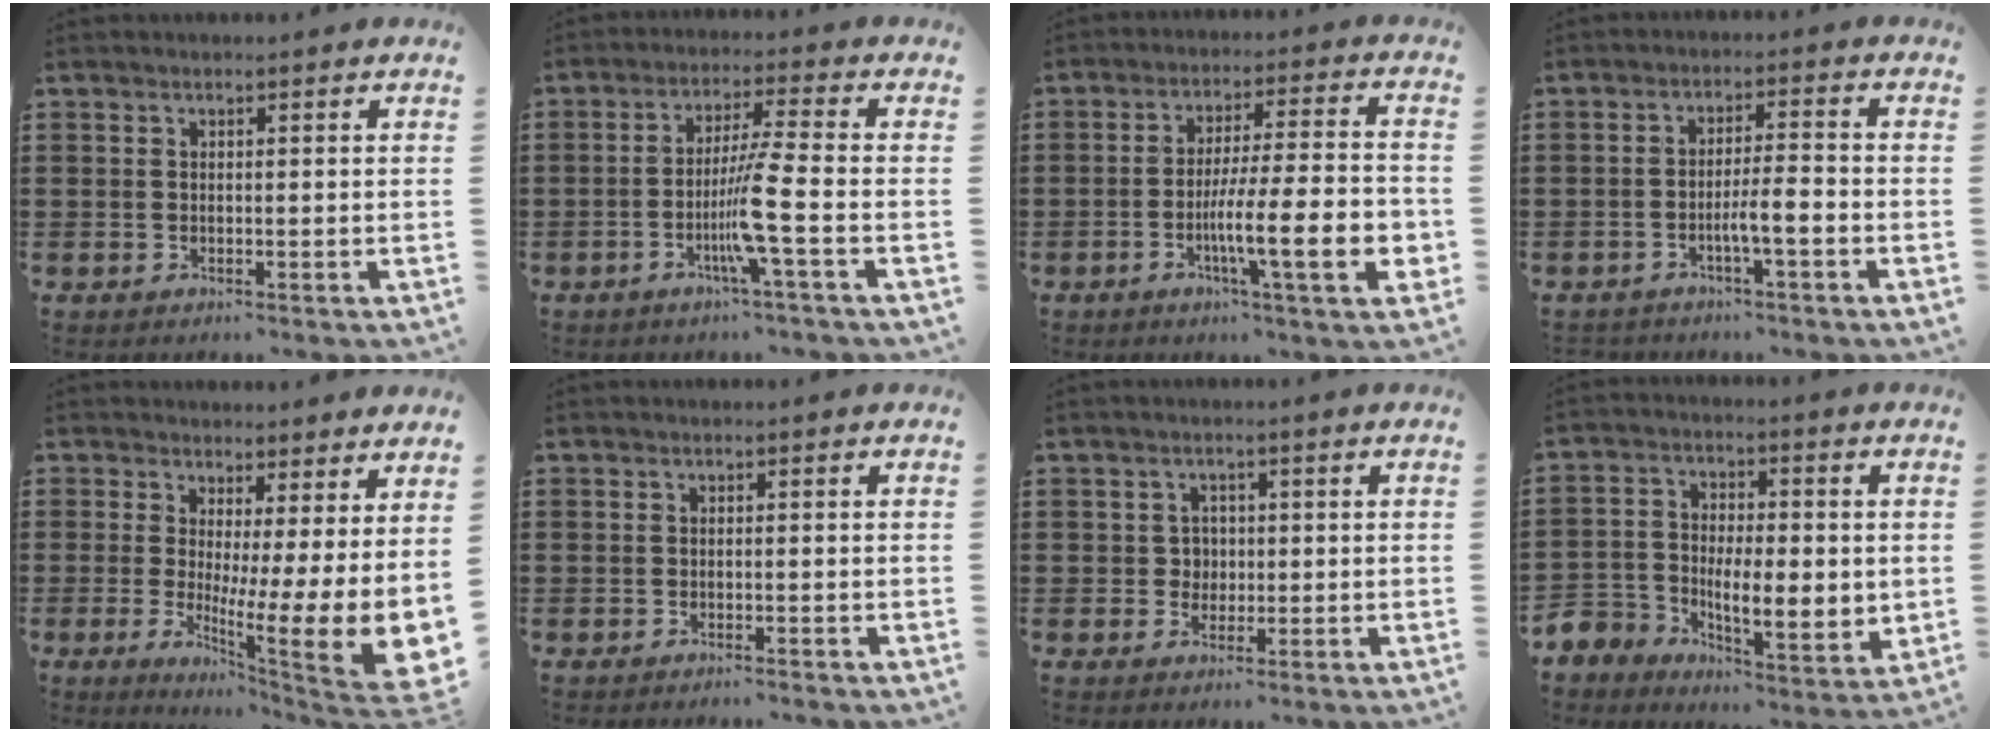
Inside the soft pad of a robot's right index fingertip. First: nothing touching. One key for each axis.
{"total": 7.0, "fx": -2.5, "fy": -1.0, "fz": 6.5, "tx": -0.125, "ty": -0.017, "tz": -0.051}
{"total": 13.4, "fx": -4.2, "fy": 2.2, "fz": 12.5, "tx": -0.225, "ty": -0.011, "tz": -0.079}
{"total": 4.0, "fx": -2.2, "fy": 0.1, "fz": 3.3, "tx": -0.058, "ty": -0.003, "tz": -0.039}
{"total": 6.4, "fx": 1.1, "fy": 1.8, "fz": 6.1, "tx": -0.081, "ty": -0.061, "tz": 0.023}
{"total": 0.6, "fx": -0.6, "fy": -0.1, "fz": 0.1, "tx": -0.004, "ty": -0.002, "tz": -0.012}
{"total": 2.3, "fx": 0.0, "fy": 2.1, "fz": 0.9, "tx": -0.024, "ty": 0.009, "tz": -0.002}
{"total": 6.7, "fx": -0.8, "fy": 4.9, "fz": 4.5, "tx": -0.098, "ty": 0.000, "tz": -0.014}